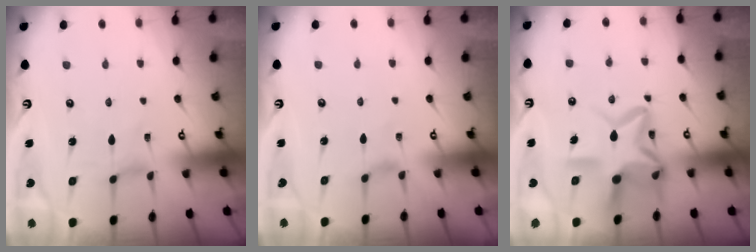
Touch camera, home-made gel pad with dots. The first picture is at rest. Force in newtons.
{"total": 0.6, "press": 0.6, "slide": 0.2}
{"total": 15.2, "press": 15.1, "slide": 1.1}